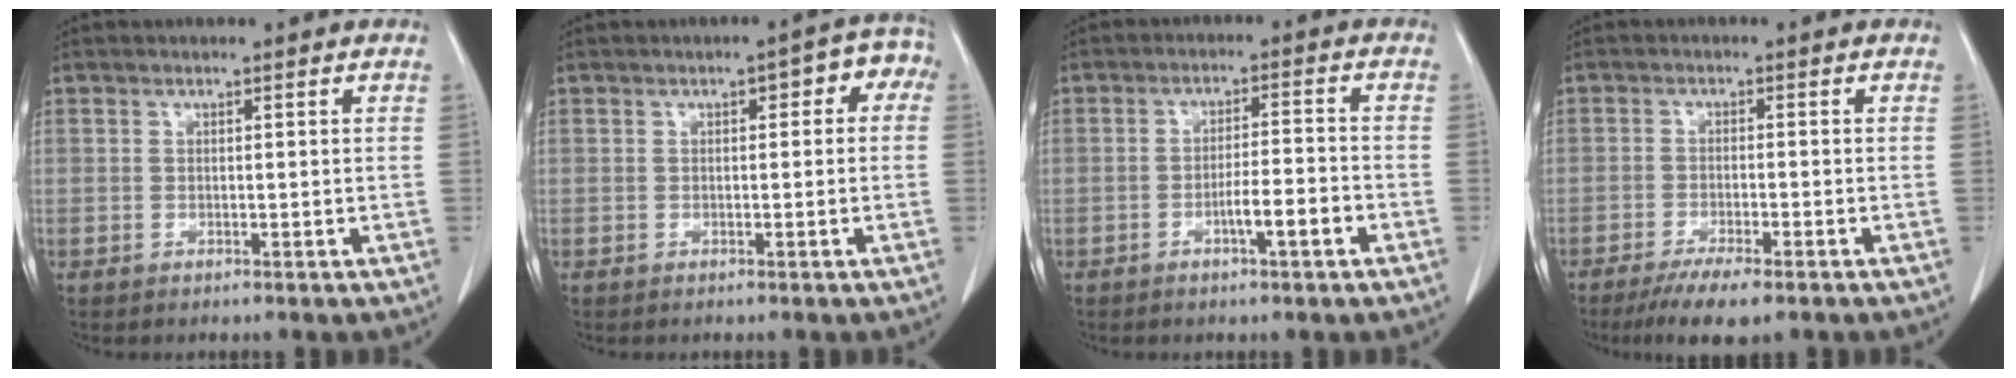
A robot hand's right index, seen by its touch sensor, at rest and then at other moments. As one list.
[{"total": 4.7, "force": [1.1, 2.4, 4.0], "torque": [-0.038, 0.036, 0.008]}, {"total": 5.1, "force": [-2.4, 0.4, 4.5], "torque": [-0.070, 0.001, -0.040]}, {"total": 6.6, "force": [-4.7, 1.1, 4.4], "torque": [-0.070, -0.014, -0.074]}]